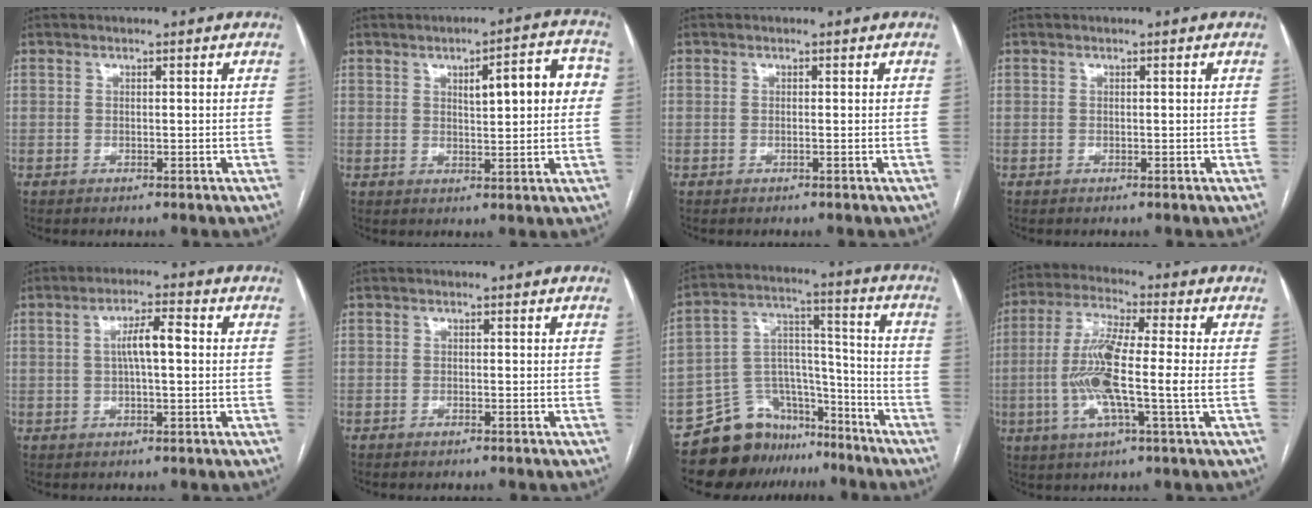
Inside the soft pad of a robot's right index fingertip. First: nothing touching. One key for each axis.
{"total": 8.8, "fx": 2.0, "fy": 2.0, "fz": 8.3, "tx": -0.110, "ty": 0.022, "tz": 0.026}
{"total": 0.0}
{"total": 0.0}
{"total": 5.2, "fx": 0.5, "fy": 1.0, "fz": 5.1, "tx": -0.092, "ty": 0.015, "tz": 0.008}
{"total": 0.7, "fx": -0.6, "fy": 0.1, "fz": 0.4, "tx": -0.011, "ty": -0.001, "tz": -0.008}
{"total": 13.1, "fx": -10.9, "fy": 6.9, "fz": 2.3, "tx": -0.033, "ty": 0.074, "tz": -0.184}
{"total": 12.0, "fx": -1.5, "fy": 0.6, "fz": 11.9, "tx": -0.244, "ty": 0.001, "tz": -0.037}